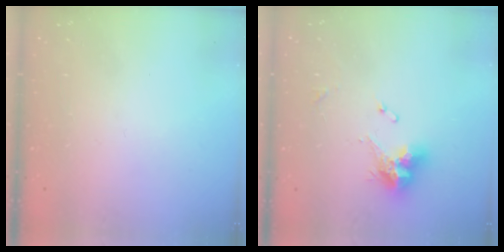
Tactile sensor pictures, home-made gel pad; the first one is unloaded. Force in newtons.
{"total": 9.9, "press": 9.8, "slide": 1.1}